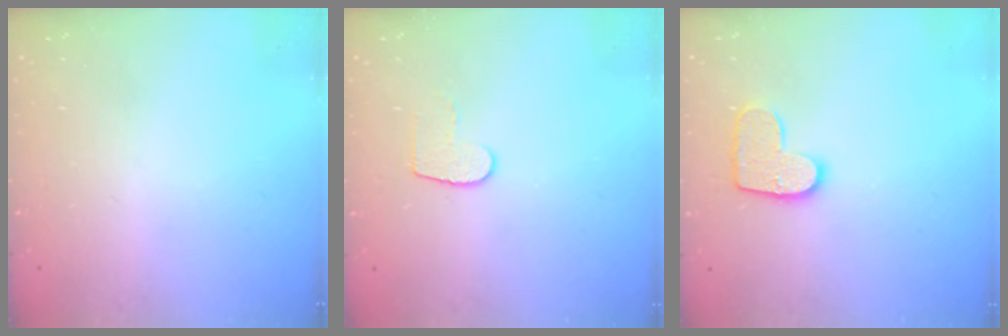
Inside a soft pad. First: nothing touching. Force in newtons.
{"total": 6.3, "press": 6.3, "slide": 0.4}
{"total": 10.4, "press": 10.4, "slide": 0.5}